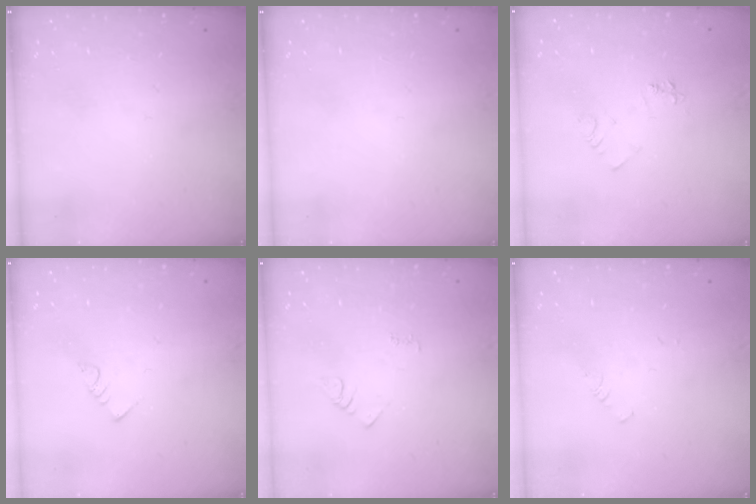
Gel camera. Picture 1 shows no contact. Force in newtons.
{"total": 0.0}
{"total": 4.6, "press": 4.6, "slide": 0.5}
{"total": 3.0, "press": 3.0, "slide": 0.2}
{"total": 3.2, "press": 3.2, "slide": 0.4}
{"total": 1.0, "press": 0.9, "slide": 0.2}